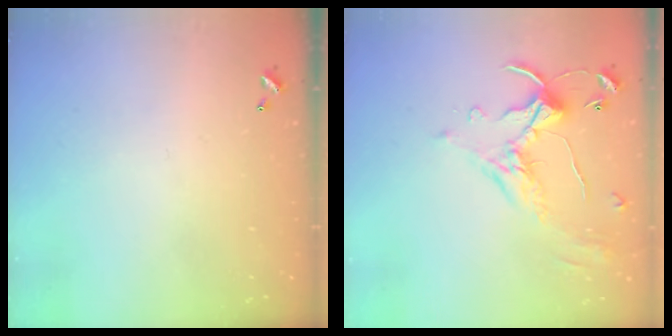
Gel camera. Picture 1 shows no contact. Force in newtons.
{"total": 1.1, "press": 0.5, "slide": 1.0}